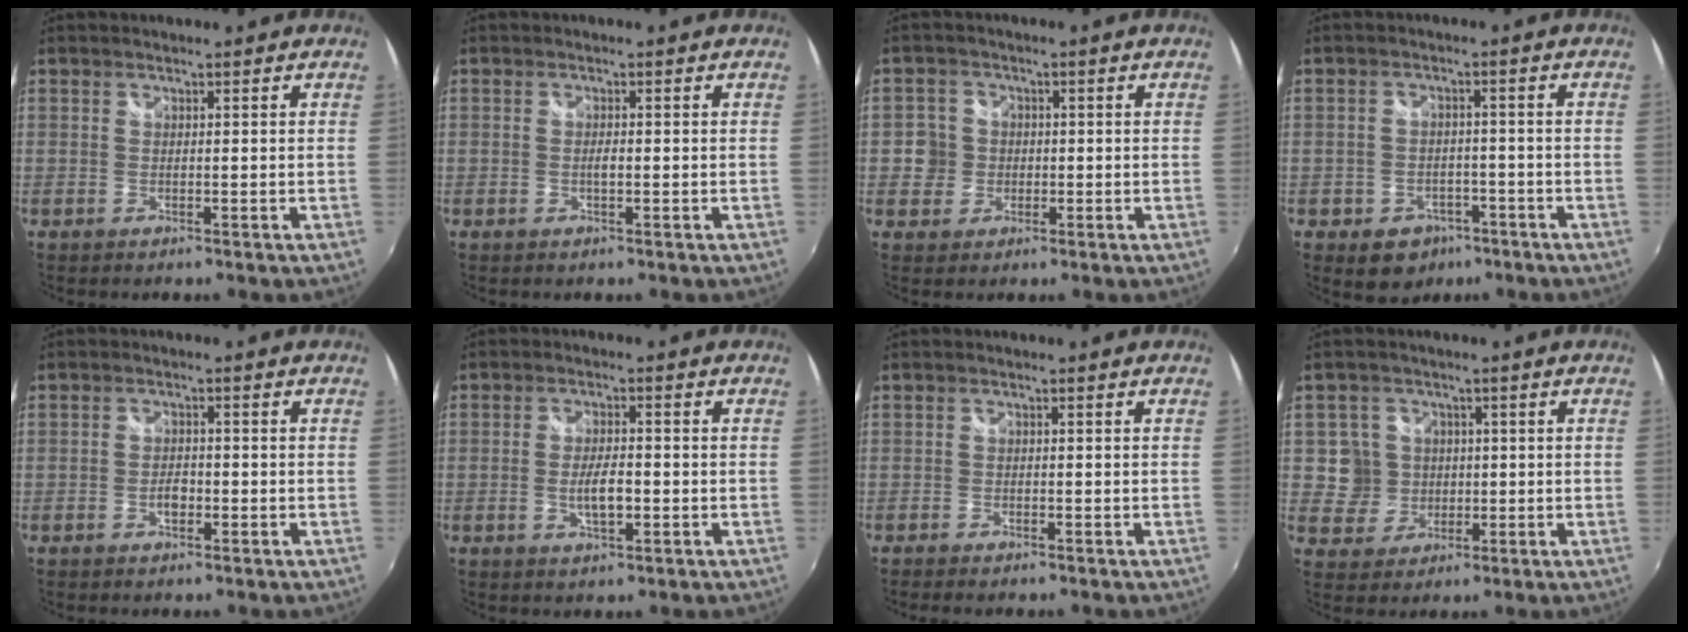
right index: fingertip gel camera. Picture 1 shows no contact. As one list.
[{"total": 1.0, "force": [-0.3, 0.3, 1.0], "torque": [-0.019, -0.001, -0.005]}, {"total": 4.5, "force": [-0.7, 4.4, 0.6], "torque": [-0.004, 0.009, -0.015]}, {"total": 7.0, "force": [-4.0, 5.4, 2.2], "torque": [-0.057, 0.009, -0.043]}, {"total": 2.3, "force": [-1.0, 1.3, 1.6], "torque": [-0.030, 0.002, -0.019]}, {"total": 4.6, "force": [-1.2, 1.5, 4.2], "torque": [-0.082, -0.004, -0.019]}, {"total": 2.0, "force": [-1.7, 0.5, 0.8], "torque": [-0.023, -0.010, -0.032]}, {"total": 6.2, "force": [0.3, 6.2, 0.8], "torque": [-0.027, 0.013, 0.010]}]